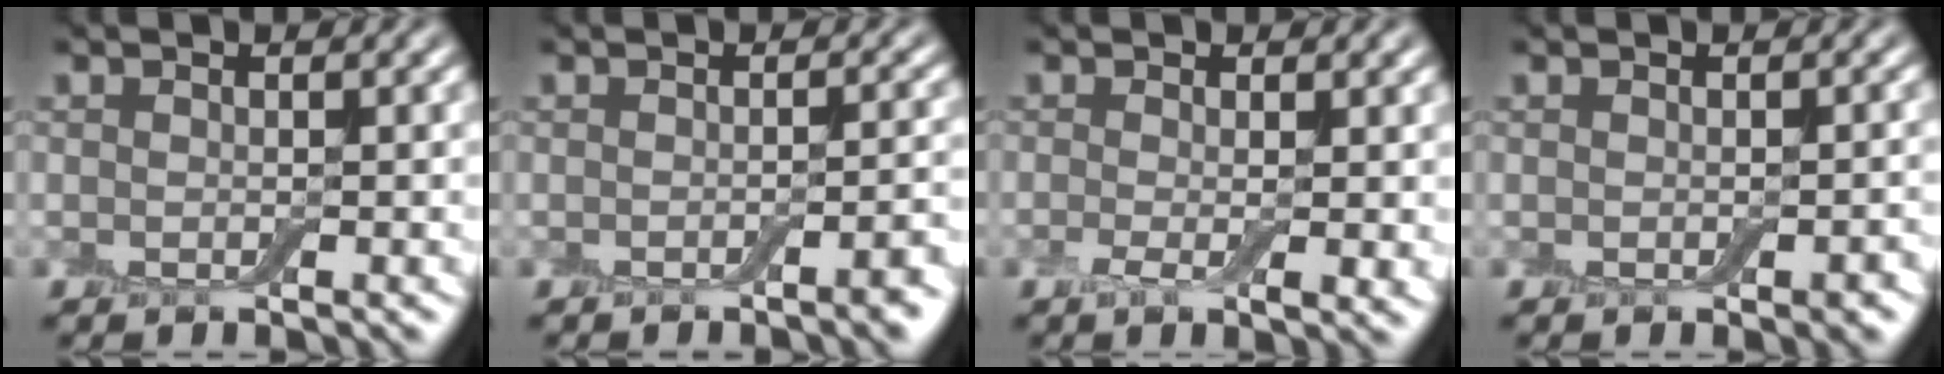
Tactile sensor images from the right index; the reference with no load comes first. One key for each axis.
{"total": 1.9, "fx": -1.0, "fy": 0.5, "fz": 1.6, "tx": -0.015, "ty": 0.004, "tz": -0.018}
{"total": 2.8, "fx": -0.2, "fy": 0.7, "fz": 2.7, "tx": -0.049, "ty": -0.009, "tz": -0.007}
{"total": 1.2, "fx": -0.4, "fy": 0.5, "fz": 1.0, "tx": -0.017, "ty": -0.002, "tz": -0.003}